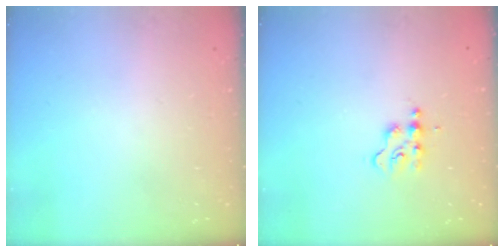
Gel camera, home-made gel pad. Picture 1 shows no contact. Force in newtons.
{"total": 2.9, "press": 2.9, "slide": 0.4}